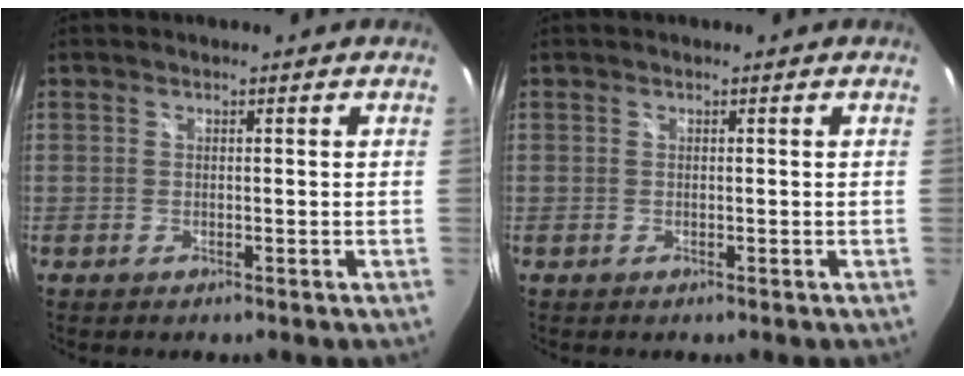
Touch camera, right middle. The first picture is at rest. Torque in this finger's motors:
{"motor_torque": [0.00, 0.00, 0.00, 0.01]}